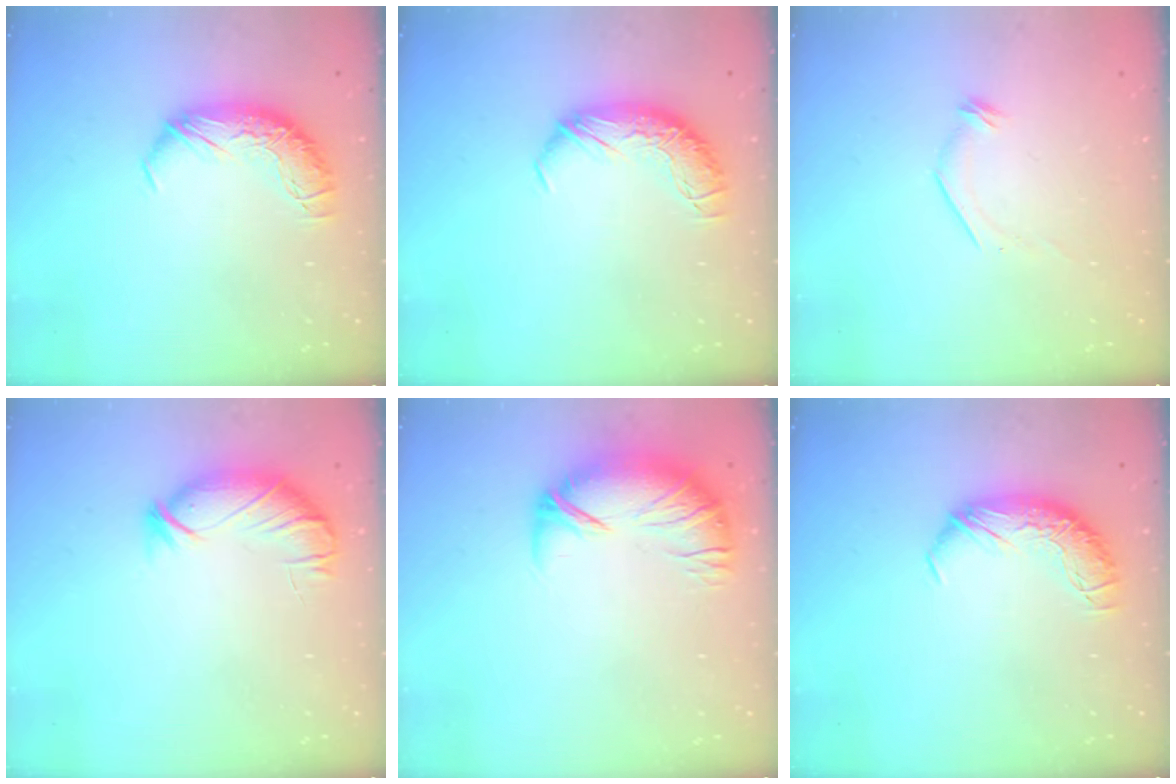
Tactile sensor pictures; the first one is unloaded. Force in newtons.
{"total": 0.0}
{"total": 6.7, "press": 6.7, "slide": 1.1}
{"total": 3.8, "press": 3.5, "slide": 1.5}
{"total": 3.1, "press": 2.1, "slide": 2.3}
{"total": 0.0}